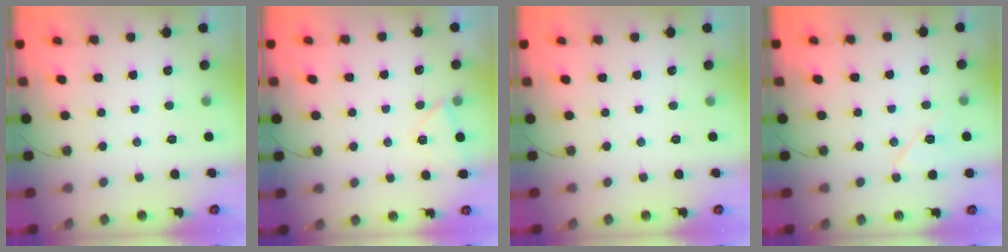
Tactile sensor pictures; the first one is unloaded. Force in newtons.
{"total": 3.1, "press": 3.0, "slide": 0.6}
{"total": 0.0}
{"total": 7.8, "press": 7.8, "slide": 0.6}